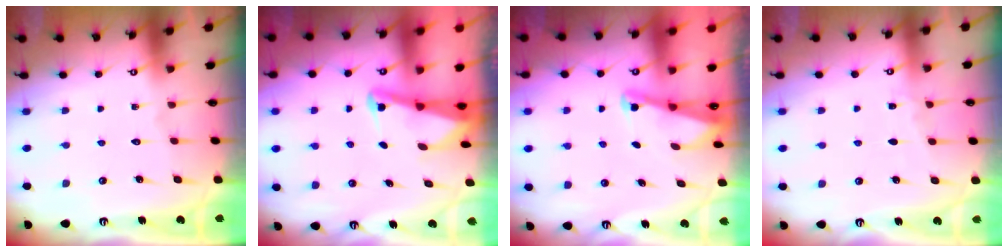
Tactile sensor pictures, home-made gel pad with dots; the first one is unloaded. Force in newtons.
{"total": 2.6, "press": 2.5, "slide": 0.6}
{"total": 2.1, "press": 2.0, "slide": 0.3}
{"total": 2.6, "press": 2.5, "slide": 0.4}